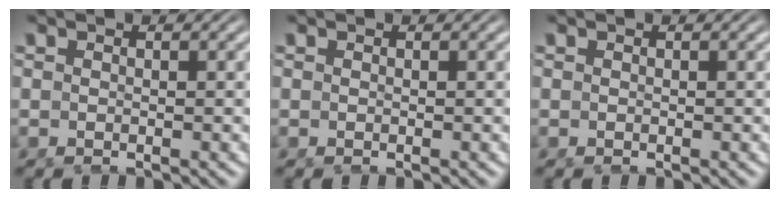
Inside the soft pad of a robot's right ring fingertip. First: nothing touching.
{"total": 0.0}
{"total": 0.0}